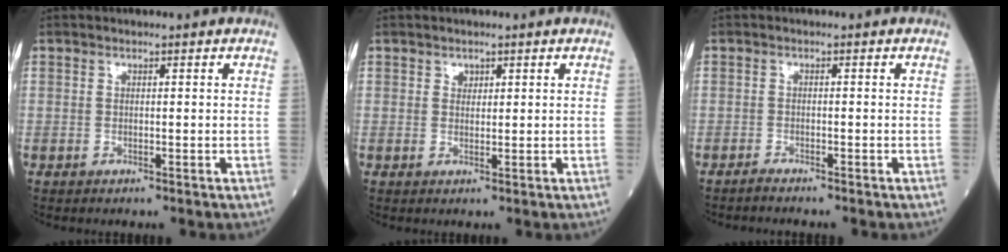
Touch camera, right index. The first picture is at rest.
{"total": 1.1, "force": [0.7, 0.8, 0.4], "torque": [-0.001, -0.004, 0.009]}
{"total": 1.5, "force": [-1.4, -0.1, 0.4], "torque": [-0.011, -0.001, -0.022]}